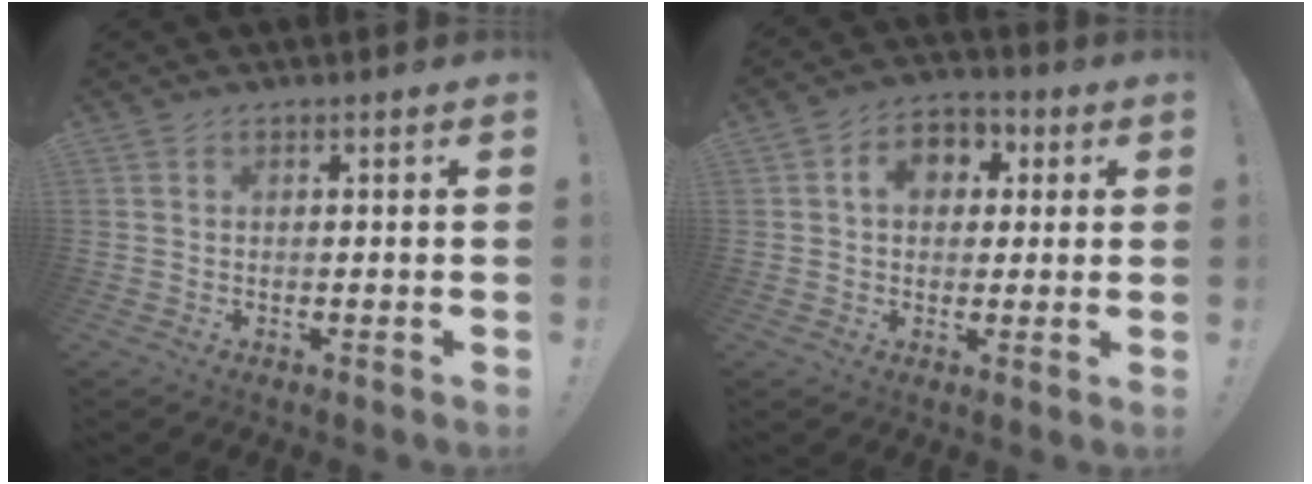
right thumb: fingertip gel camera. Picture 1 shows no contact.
{"total": 8.1, "force": [1.7, 6.3, 4.8], "torque": [-0.063, 0.002, 0.031]}